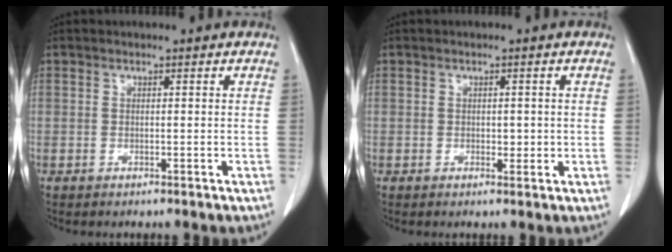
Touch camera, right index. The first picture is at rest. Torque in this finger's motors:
{"motor_torque": [-0.03, 0.06, 0.01, 0.00]}